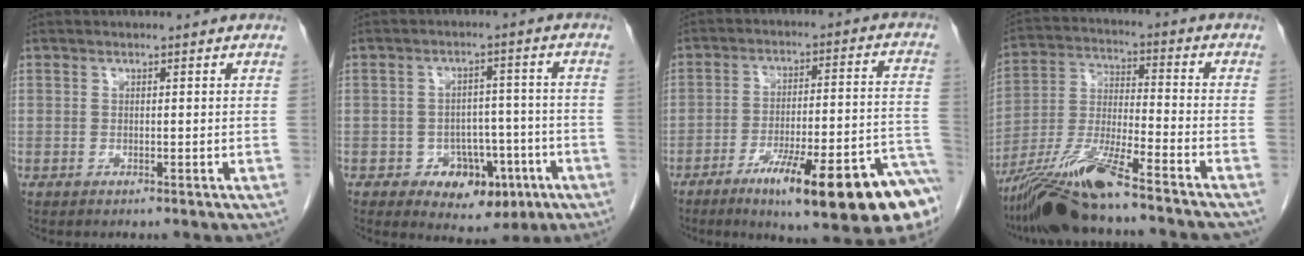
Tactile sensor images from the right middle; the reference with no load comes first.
{"total": 8.2, "force": [-3.7, 5.6, 4.8], "torque": [-0.053, 0.017, -0.040]}
{"total": 19.9, "force": [-12.0, 2.3, 15.7], "torque": [-0.161, 0.012, -0.175]}
{"total": 16.1, "force": [-12.8, 0.6, 9.8], "torque": [-0.203, -0.022, -0.230]}